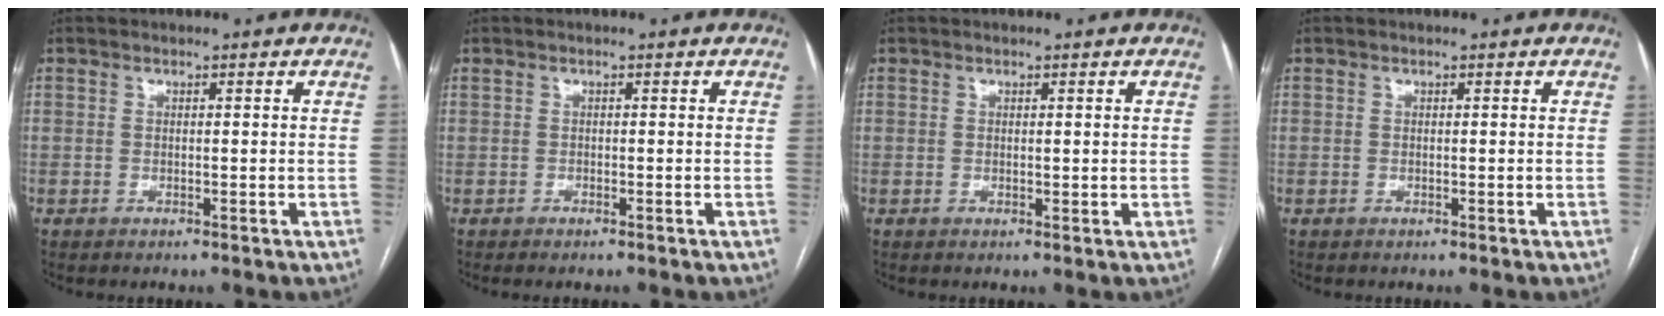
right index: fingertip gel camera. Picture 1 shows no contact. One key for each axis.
{"total": 0.5, "fx": -0.4, "fy": 0.2, "fz": 0.3, "tx": -0.010, "ty": -0.002, "tz": -0.003}
{"total": 1.0, "fx": 0.3, "fy": 0.5, "fz": 0.8, "tx": -0.012, "ty": -0.004, "tz": 0.008}
{"total": 0.0}